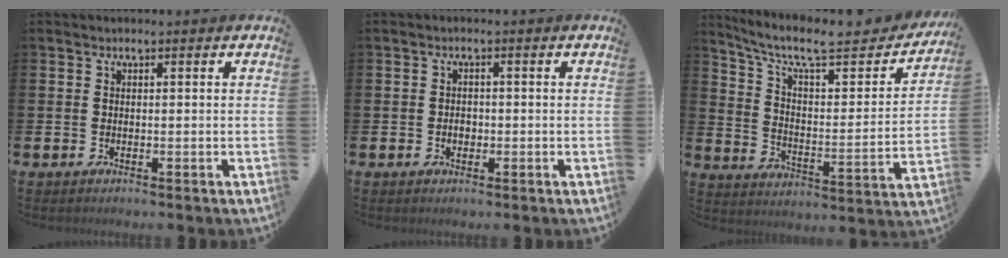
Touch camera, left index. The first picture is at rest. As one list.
[{"total": 1.4, "force": [-0.3, 1.2, 0.7], "torque": [-0.009, 0.004, -0.010]}, {"total": 8.8, "force": [7.2, 2.5, 4.5], "torque": [-0.104, -0.053, 0.115]}]